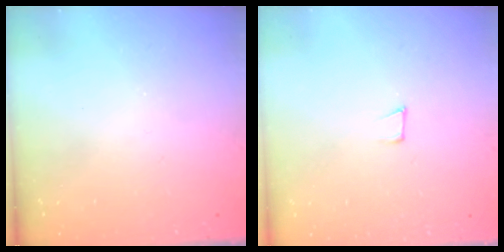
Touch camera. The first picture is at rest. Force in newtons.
{"total": 4.3, "press": 4.2, "slide": 1.0}